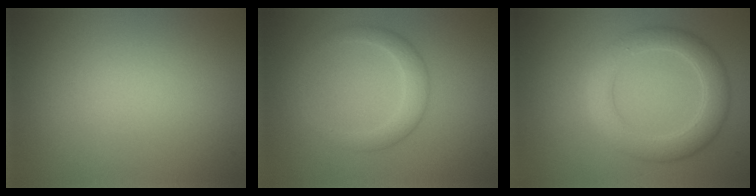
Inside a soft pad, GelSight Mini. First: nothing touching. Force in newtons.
{"total": 2.3, "press": 2.3, "slide": 0.1}
{"total": 4.4, "press": 4.4, "slide": 0.1}